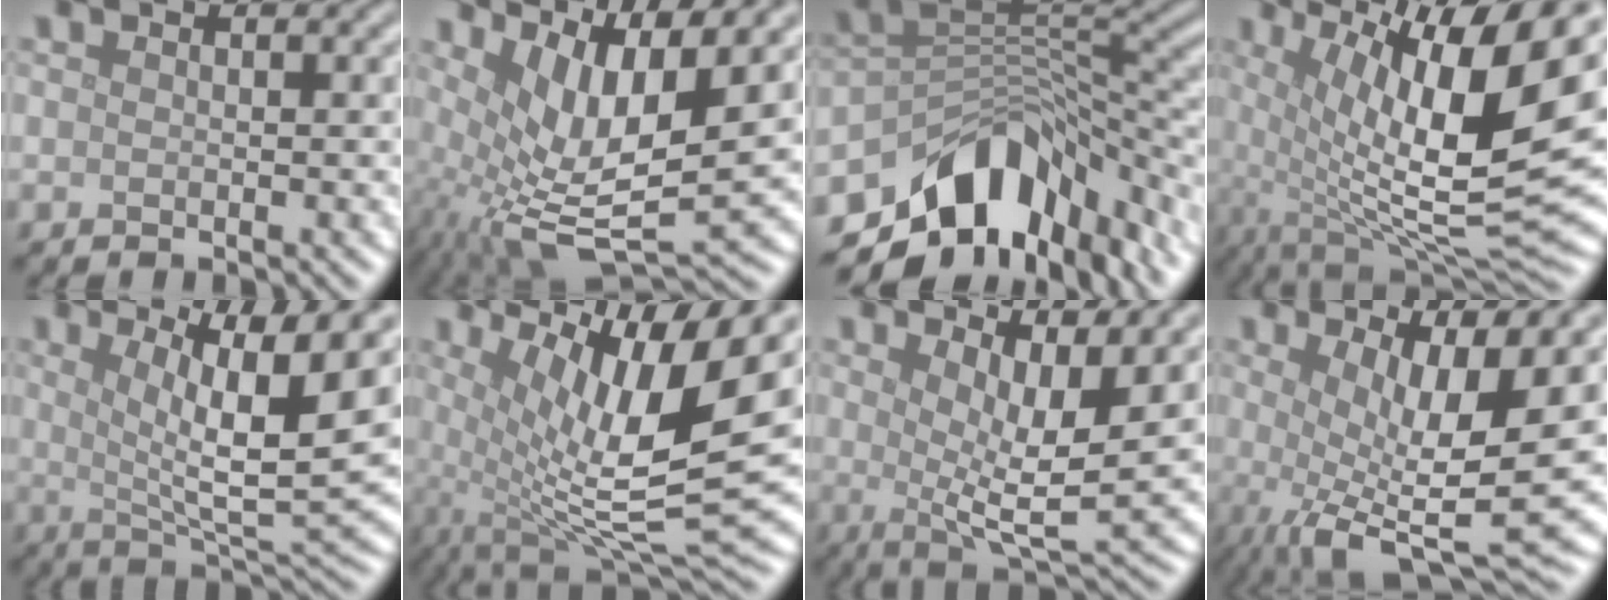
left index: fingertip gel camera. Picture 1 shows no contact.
{"total": 10.0, "force": [2.2, 3.1, 9.3], "torque": [-0.184, -0.006, 0.049]}
{"total": 11.6, "force": [-6.9, 7.0, 6.1], "torque": [-0.098, 0.002, -0.117]}
{"total": 16.0, "force": [3.9, 5.3, 14.6], "torque": [-0.239, -0.001, 0.082]}
{"total": 11.4, "force": [3.4, 2.6, 10.6], "torque": [-0.145, -0.005, 0.056]}
{"total": 13.7, "force": [3.4, 4.2, 12.5], "torque": [-0.228, 0.000, 0.068]}
{"total": 7.5, "force": [2.8, 2.1, 6.6], "torque": [-0.101, -0.007, 0.051]}
{"total": 10.4, "force": [0.0, 2.9, 10.0], "torque": [-0.166, -0.015, 0.006]}